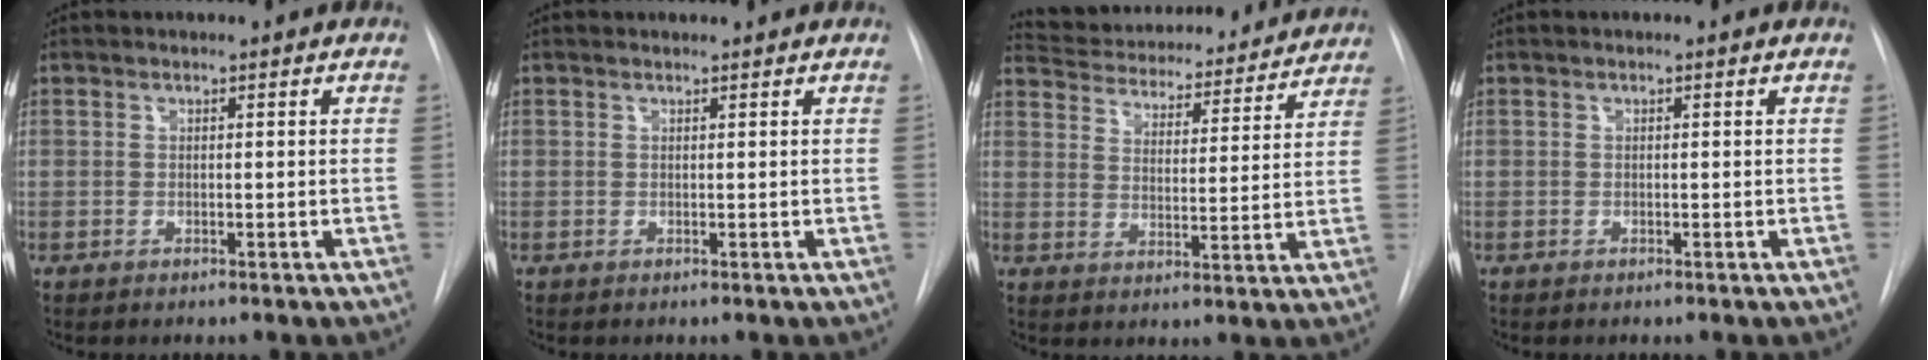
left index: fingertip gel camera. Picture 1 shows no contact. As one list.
[{"total": 1.3, "force": [1.2, 0.1, 0.1], "torque": [-0.011, 0.012, 0.017]}, {"total": 22.4, "force": [20.8, 5.3, 6.3], "torque": [-0.106, -0.001, 0.275]}, {"total": 0.0}]